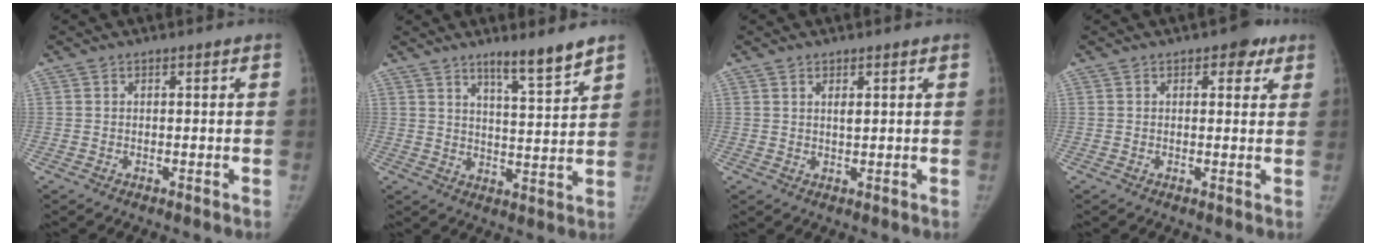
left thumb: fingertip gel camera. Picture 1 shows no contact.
{"total": 7.7, "force": [6.0, 0.4, 4.8], "torque": [-0.073, -0.049, 0.099]}
{"total": 1.3, "force": [0.7, 0.5, 1.0], "torque": [-0.015, -0.004, 0.013]}
{"total": 3.7, "force": [2.0, 2.2, 2.2], "torque": [0.000, -0.003, 0.020]}